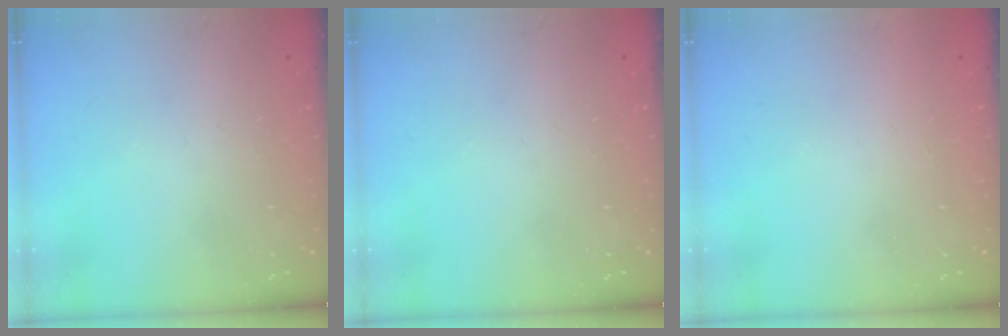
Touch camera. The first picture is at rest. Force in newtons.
{"total": 0.0}
{"total": 1.5, "press": 1.5, "slide": 0.1}